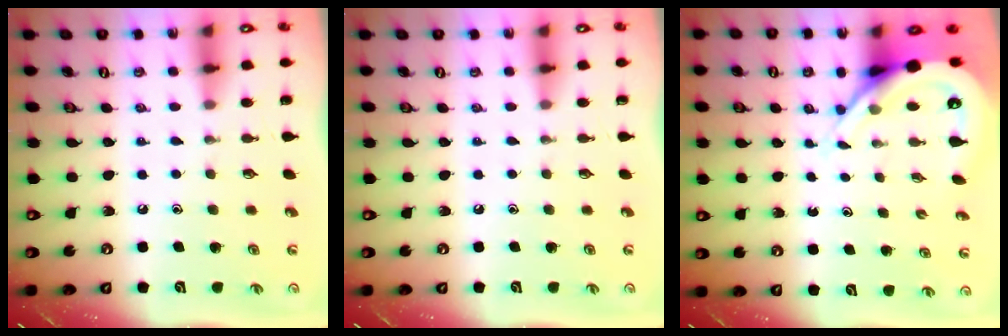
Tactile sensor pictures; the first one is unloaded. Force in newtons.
{"total": 0.0}
{"total": 8.0, "press": 8.0, "slide": 1.0}